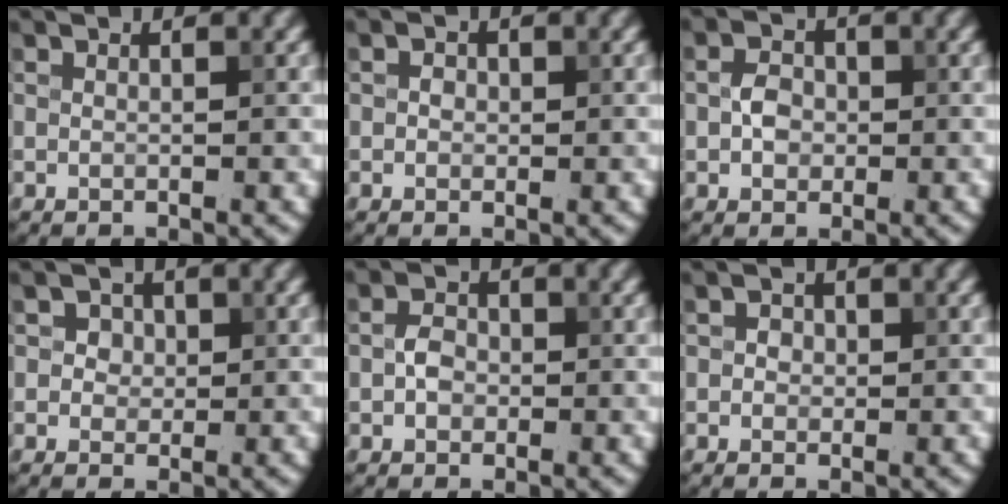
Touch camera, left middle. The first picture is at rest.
{"total": 0.9, "force": [0.1, 0.8, 0.4], "torque": [-0.003, -0.003, -0.003]}
{"total": 2.3, "force": [-0.2, 1.9, 1.3], "torque": [-0.021, 0.004, -0.011]}
{"total": 2.3, "force": [0.9, 1.8, 1.0], "torque": [-0.011, 0.005, 0.005]}
{"total": 2.0, "force": [-0.4, 1.6, 1.2], "torque": [-0.022, 0.004, -0.012]}
{"total": 1.2, "force": [0.1, 1.1, 0.5], "torque": [0.000, 0.000, -0.005]}